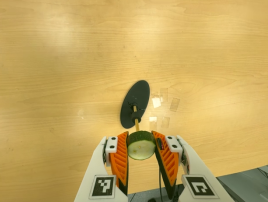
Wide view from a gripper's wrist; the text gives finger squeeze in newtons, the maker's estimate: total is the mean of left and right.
{"total": 12.1, "left": 11.6, "right": 12.6}